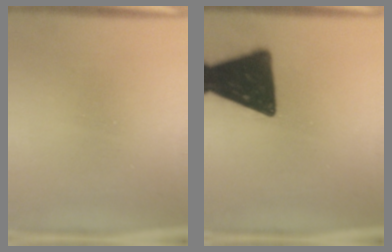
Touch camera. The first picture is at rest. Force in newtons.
{"total": 17.3}